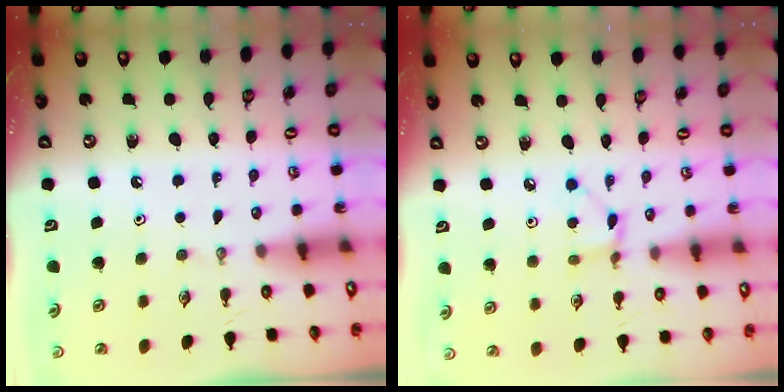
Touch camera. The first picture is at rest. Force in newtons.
{"total": 2.6, "press": 2.6, "slide": 0.3}